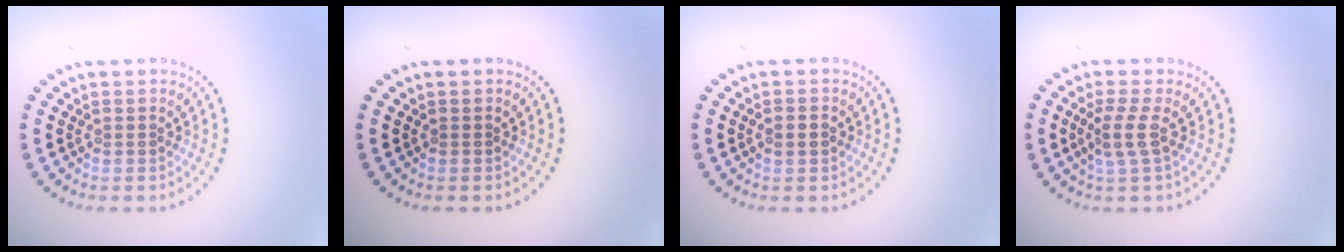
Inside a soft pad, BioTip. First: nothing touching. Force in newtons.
{"total": 0.0}
{"total": 1.0, "press": 1.0, "slide": 0.1}
{"total": 2.1, "press": 1.6, "slide": 1.3}